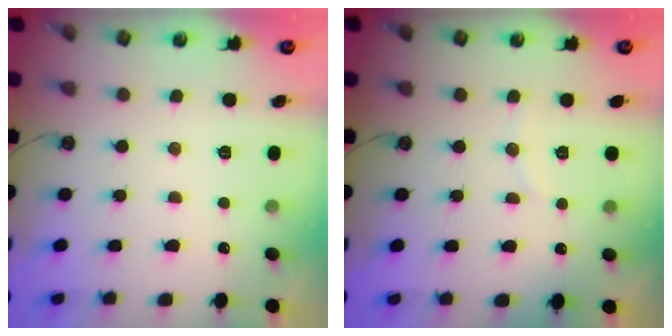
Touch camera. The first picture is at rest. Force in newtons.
{"total": 3.4, "press": 3.3, "slide": 0.4}